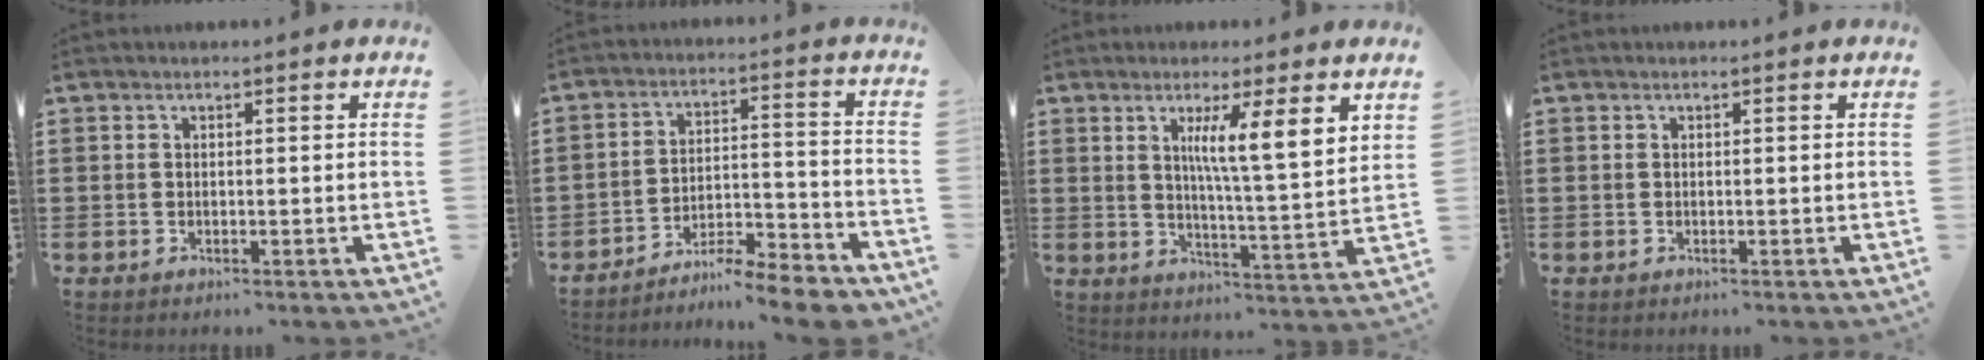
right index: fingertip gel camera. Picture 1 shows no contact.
{"total": 7.2, "force": [-6.8, 0.5, 2.2], "torque": [-0.027, 0.008, -0.132]}
{"total": 6.8, "force": [3.1, -0.3, 6.0], "torque": [-0.110, -0.017, 0.045]}
{"total": 0.0}